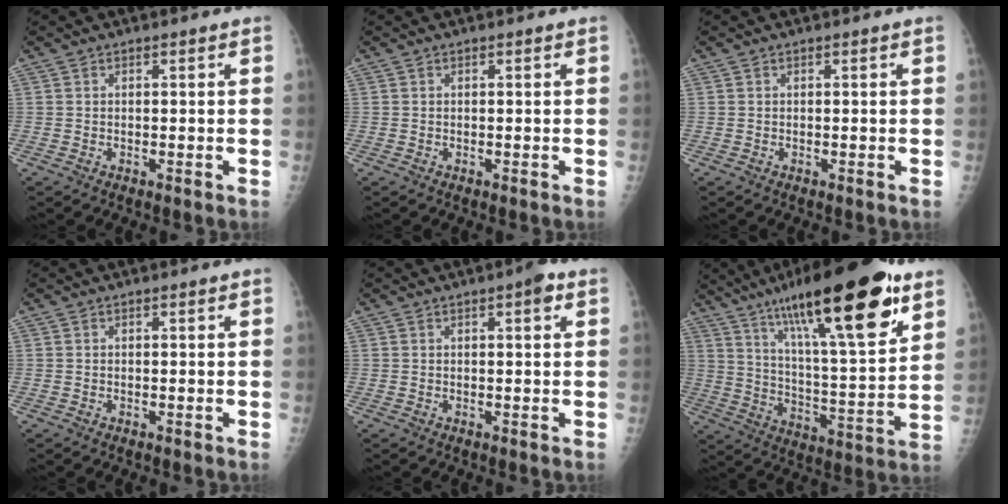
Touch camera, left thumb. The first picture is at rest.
{"total": 0.0}
{"total": 0.0}
{"total": 0.0}
{"total": 2.7, "force": [1.2, 0.6, 2.3], "torque": [-0.030, 0.001, 0.012]}
{"total": 27.3, "force": [15.8, 6.2, 21.3], "torque": [-0.329, -0.046, 0.257]}